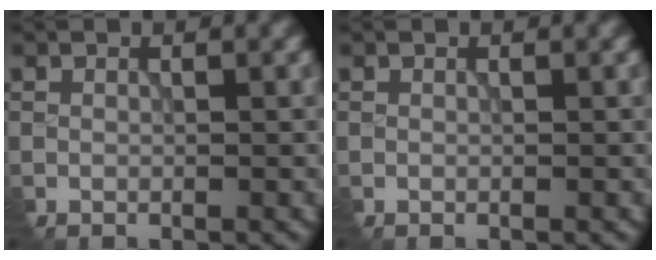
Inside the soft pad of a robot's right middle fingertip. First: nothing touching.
{"total": 0.0}